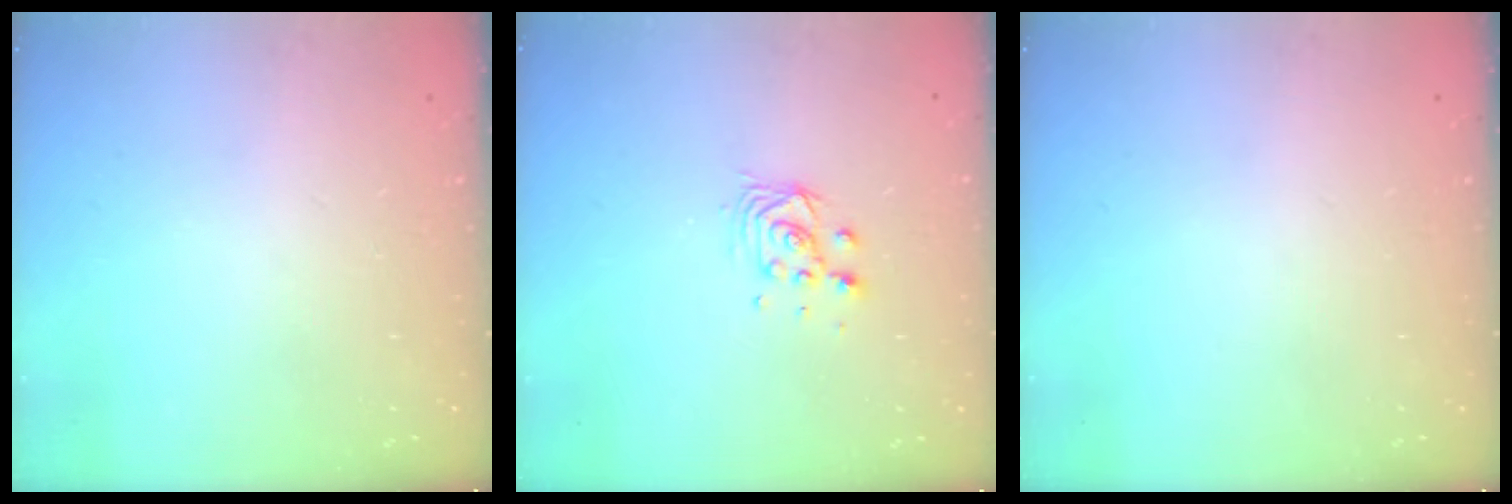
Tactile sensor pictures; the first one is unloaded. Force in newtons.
{"total": 4.9, "press": 4.9, "slide": 0.4}
{"total": 0.0}